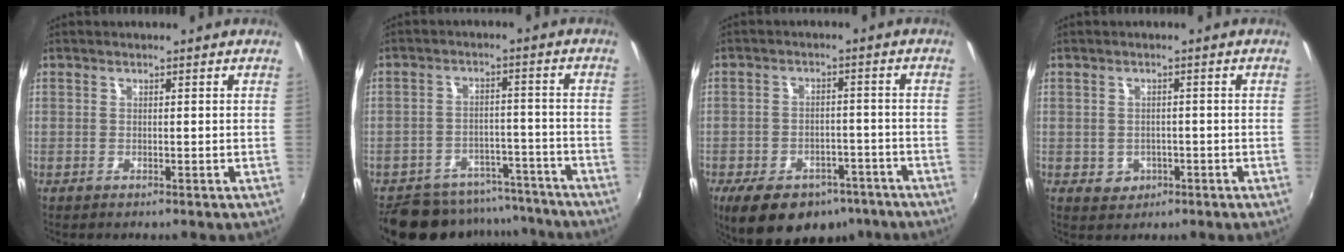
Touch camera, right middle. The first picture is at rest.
{"total": 16.9, "force": [-14.6, 6.8, 5.0], "torque": [-0.113, 0.025, -0.190]}
{"total": 16.1, "force": [-10.8, 9.1, 7.8], "torque": [-0.168, -0.001, -0.143]}
{"total": 3.7, "force": [-1.1, 3.4, 1.1], "torque": [-0.030, 0.000, -0.007]}